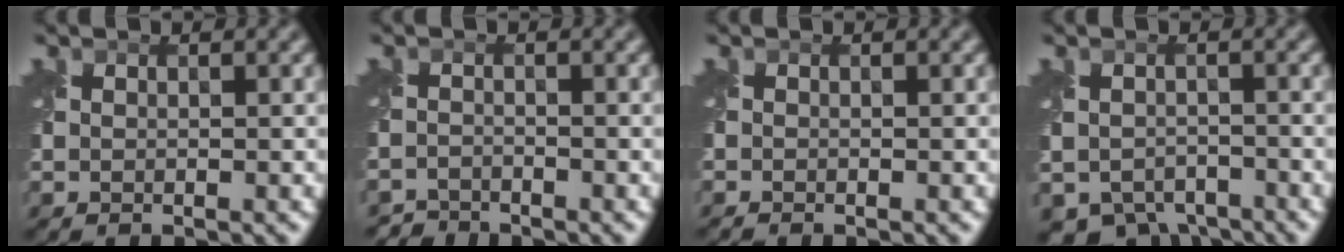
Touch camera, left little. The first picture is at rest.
{"total": 2.2, "force": [-2.2, 0.2, -0.4], "torque": [0.007, -0.004, -0.047]}
{"total": 0.6, "force": [-0.6, -0.1, 0.0], "torque": [0.001, -0.007, -0.013]}
{"total": 5.2, "force": [-4.0, 2.9, 1.7], "torque": [-0.023, -0.023, -0.063]}